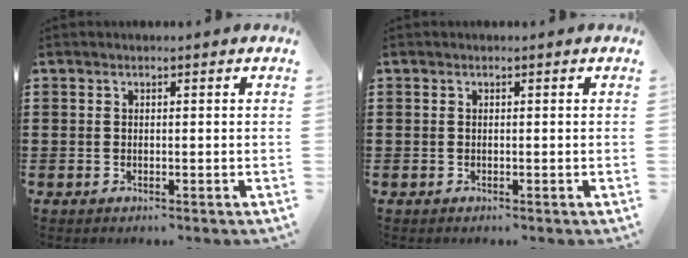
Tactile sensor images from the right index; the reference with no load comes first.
{"total": 0.0}